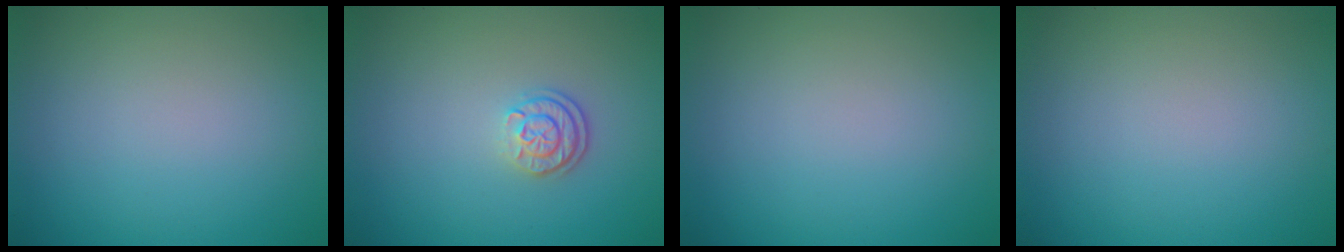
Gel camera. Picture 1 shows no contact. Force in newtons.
{"total": 2.2, "press": 1.8, "slide": 1.3}
{"total": 0.0}
{"total": 0.0}